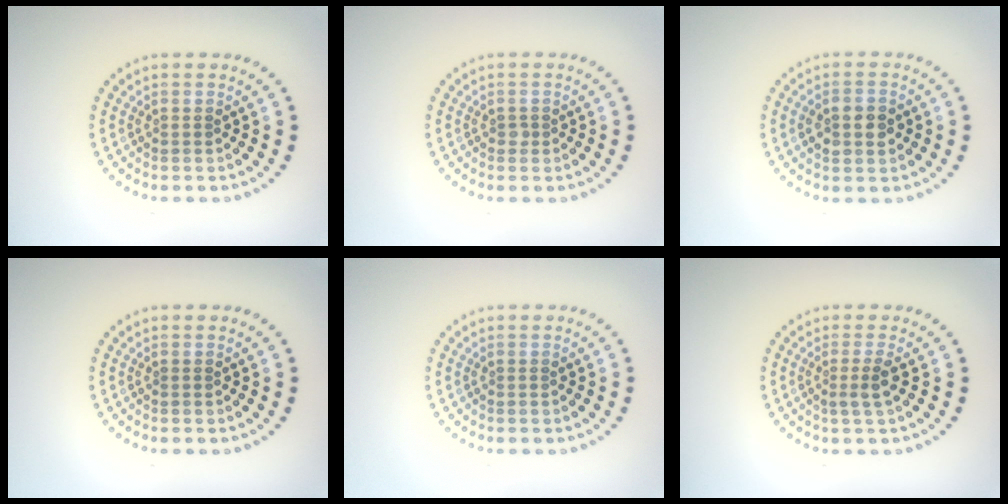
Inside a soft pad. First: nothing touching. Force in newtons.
{"total": 0.6, "press": 0.5, "slide": 0.3}
{"total": 3.3, "press": 3.3, "slide": 0.1}
{"total": 0.0}
{"total": 0.0}
{"total": 1.7, "press": 1.3, "slide": 1.1}